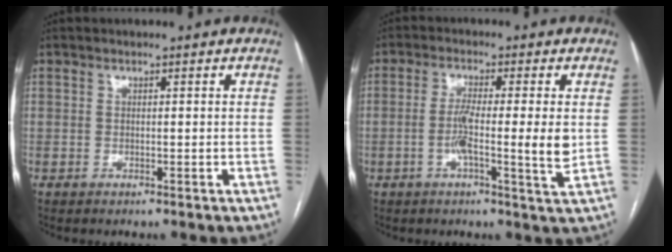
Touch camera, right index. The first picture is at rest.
{"total": 7.6, "force": [-0.8, -0.2, 7.5], "torque": [-0.131, -0.008, -0.019]}